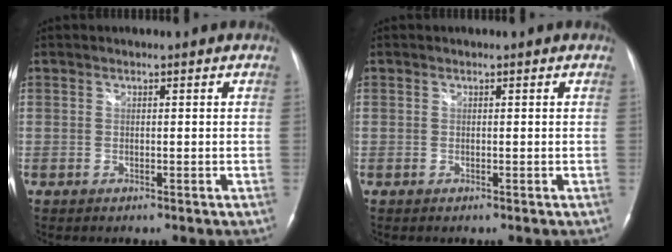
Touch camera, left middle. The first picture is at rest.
{"total": 0.0}